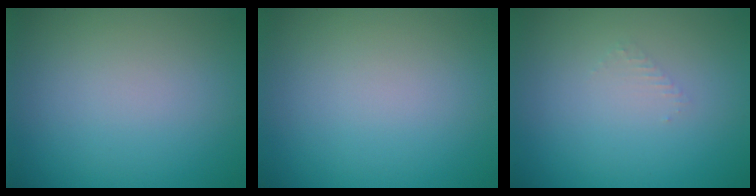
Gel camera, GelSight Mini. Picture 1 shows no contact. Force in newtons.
{"total": 0.0}
{"total": 0.8, "press": 0.8, "slide": 0.3}